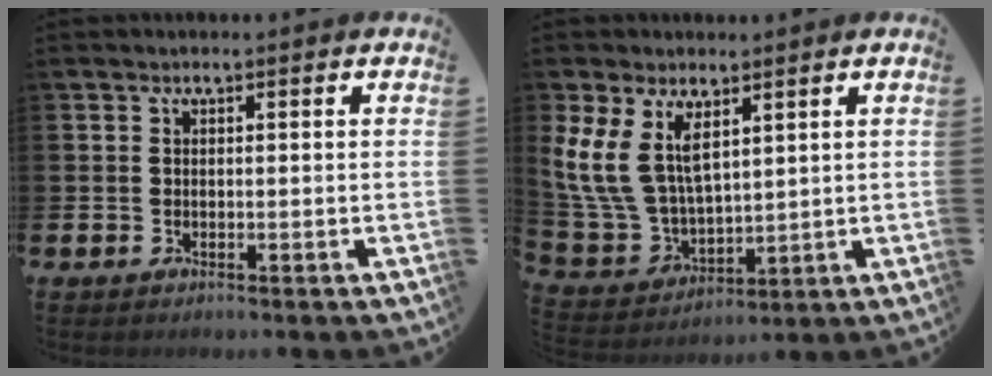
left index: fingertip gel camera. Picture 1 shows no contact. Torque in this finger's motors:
{"motor_torque": [0.62, 0.02, 0.39, 0.21]}